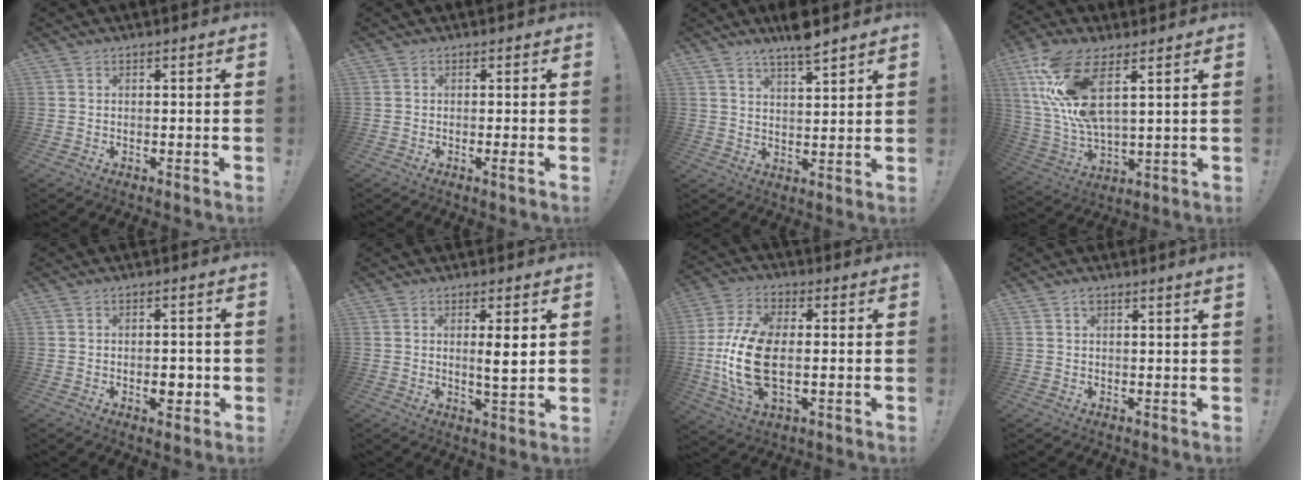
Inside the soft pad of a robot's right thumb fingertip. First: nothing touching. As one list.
[{"total": 1.9, "force": [-0.3, -0.2, 1.9], "torque": [-0.041, 0.001, -0.006]}, {"total": 6.9, "force": [5.7, 1.0, 3.7], "torque": [-0.061, -0.035, 0.098]}, {"total": 16.7, "force": [8.0, 6.3, 13.3], "torque": [-0.272, -0.035, 0.138]}, {"total": 4.1, "force": [-1.2, 2.4, 3.0], "torque": [-0.039, 0.005, -0.021]}, {"total": 5.3, "force": [1.1, 0.4, 5.1], "torque": [-0.082, -0.013, 0.013]}, {"total": 17.6, "force": [-1.5, 9.7, 14.6], "torque": [-0.297, -0.007, -0.019]}, {"total": 1.7, "force": [1.1, -0.1, 1.3], "torque": [-0.019, -0.003, 0.016]}]